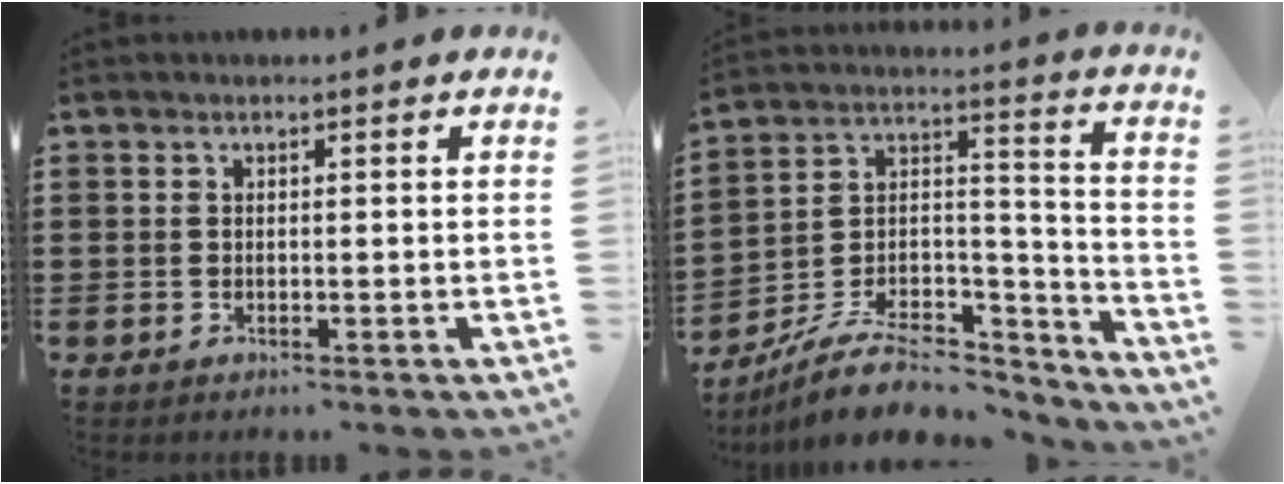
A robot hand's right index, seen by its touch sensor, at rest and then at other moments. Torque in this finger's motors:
{"motor_torque": [0.43, -0.31, 0.00, -0.21]}